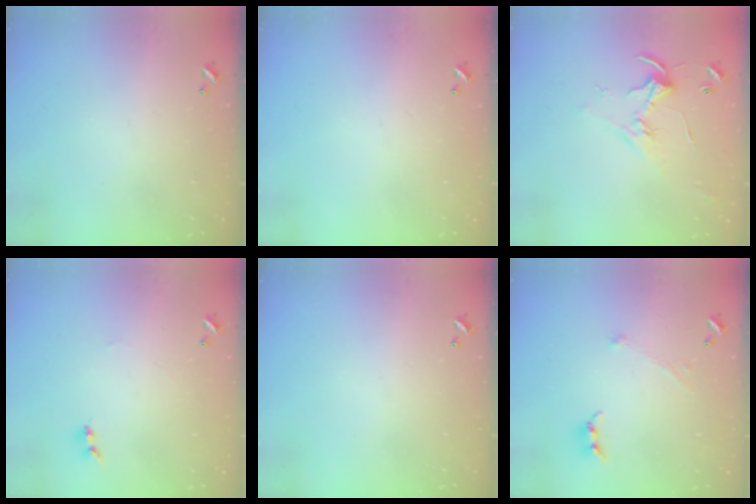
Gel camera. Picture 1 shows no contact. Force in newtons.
{"total": 0.0}
{"total": 2.5, "press": 2.5, "slide": 0.2}
{"total": 1.1, "press": 0.9, "slide": 0.5}
{"total": 0.0}
{"total": 0.0}